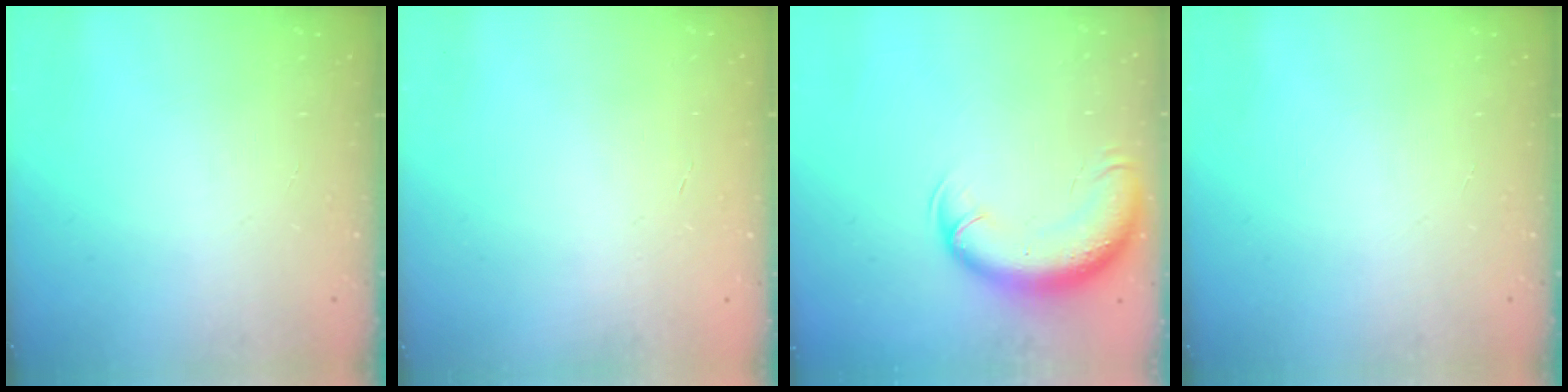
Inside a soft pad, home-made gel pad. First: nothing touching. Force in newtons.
{"total": 0.0}
{"total": 12.6, "press": 12.1, "slide": 3.3}
{"total": 0.0}